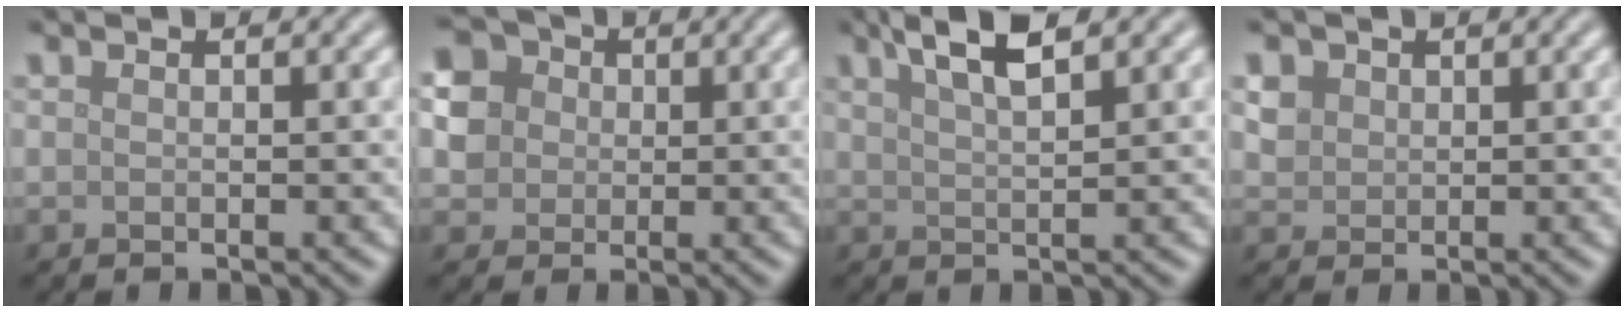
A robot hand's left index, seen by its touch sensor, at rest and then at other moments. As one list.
[{"total": 7.0, "force": [2.1, 6.0, 2.9], "torque": [-0.066, 0.030, 0.026]}, {"total": 4.1, "force": [2.7, 0.9, 2.9], "torque": [-0.047, 0.011, 0.047]}, {"total": 2.1, "force": [0.9, 1.8, 0.6], "torque": [-0.018, 0.000, 0.022]}]